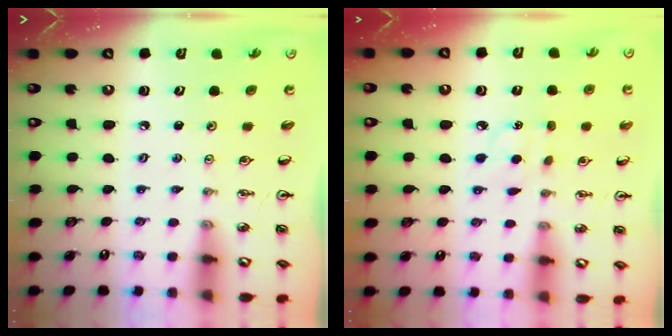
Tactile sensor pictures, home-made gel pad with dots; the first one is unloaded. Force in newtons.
{"total": 4.7, "press": 4.7, "slide": 0.6}